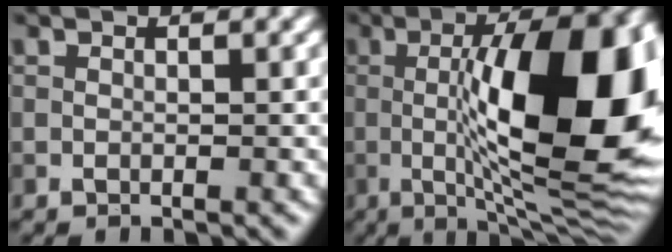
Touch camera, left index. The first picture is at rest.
{"total": 16.2, "force": [0.6, 5.0, 15.4], "torque": [-0.212, 0.017, 0.000]}